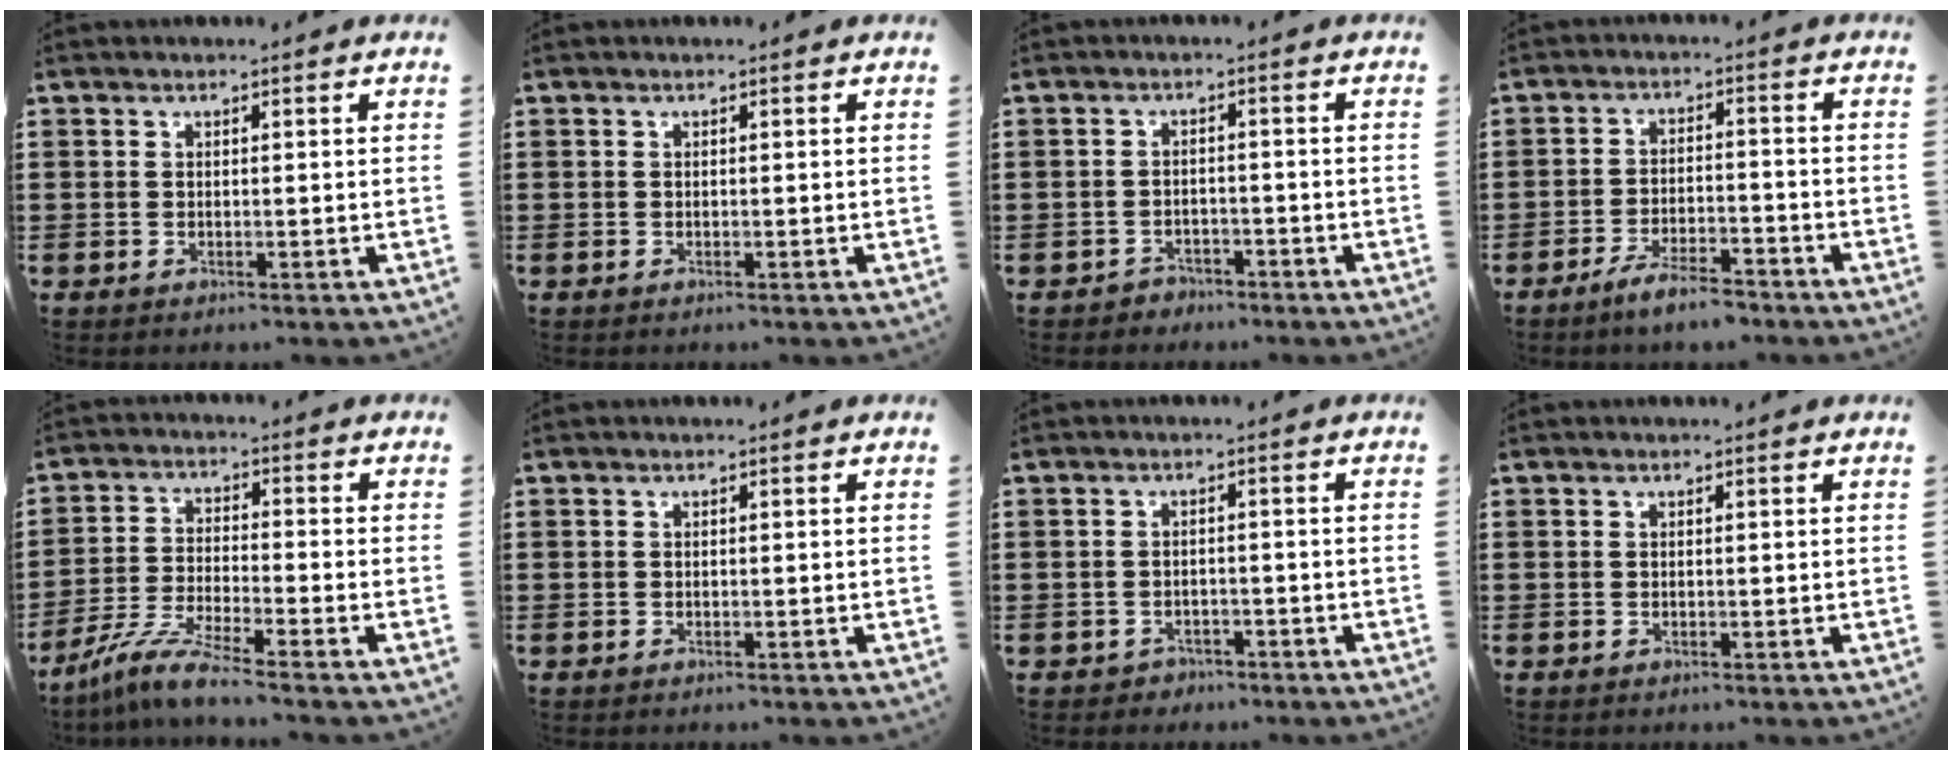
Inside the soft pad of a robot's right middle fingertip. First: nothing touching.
{"total": 0.0}
{"total": 1.9, "force": [-1.8, 0.6, -0.1], "torque": [-0.008, 0.002, -0.040]}
{"total": 5.0, "force": [-4.4, 0.7, 2.4], "torque": [-0.053, -0.001, -0.085]}
{"total": 6.4, "force": [-5.4, -0.3, 3.3], "torque": [-0.081, -0.020, -0.109]}
{"total": 0.0}
{"total": 1.3, "force": [-1.2, 0.6, 0.0], "torque": [-0.008, -0.001, -0.028]}
{"total": 0.0}